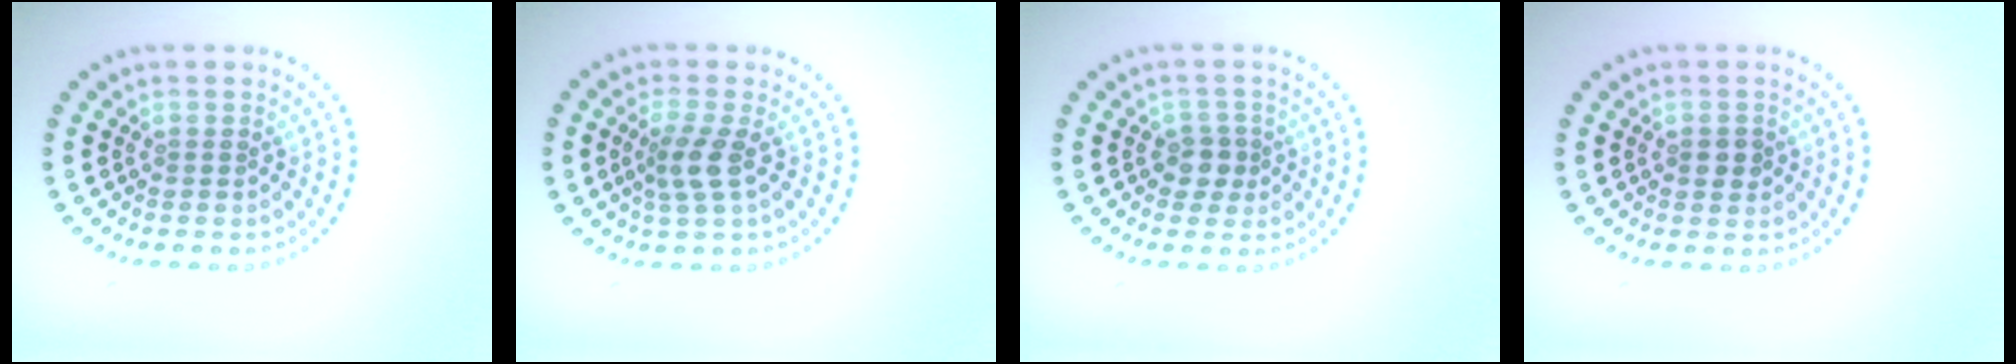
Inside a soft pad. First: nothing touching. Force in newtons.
{"total": 2.5, "press": 1.9, "slide": 1.6}
{"total": 1.9, "press": 1.6, "slide": 0.9}
{"total": 1.5, "press": 1.5, "slide": 0.1}